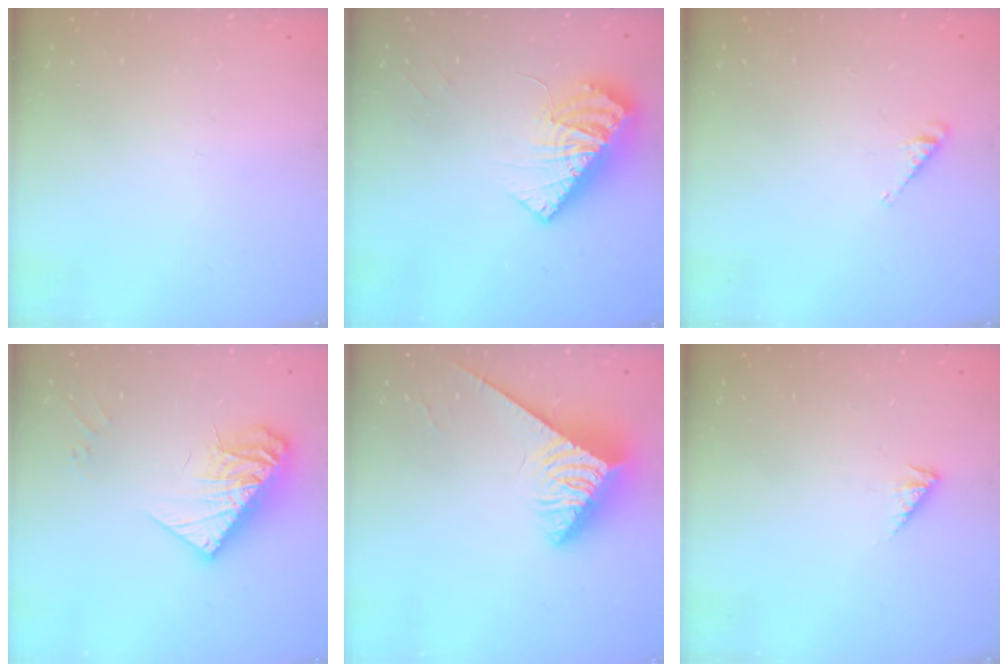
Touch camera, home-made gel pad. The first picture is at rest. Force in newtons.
{"total": 13.5, "press": 13.3, "slide": 2.2}
{"total": 4.5, "press": 4.5, "slide": 0.2}
{"total": 15.6, "press": 15.5, "slide": 1.9}
{"total": 4.1, "press": 4.1, "slide": 0.4}
{"total": 3.0, "press": 2.9, "slide": 0.6}